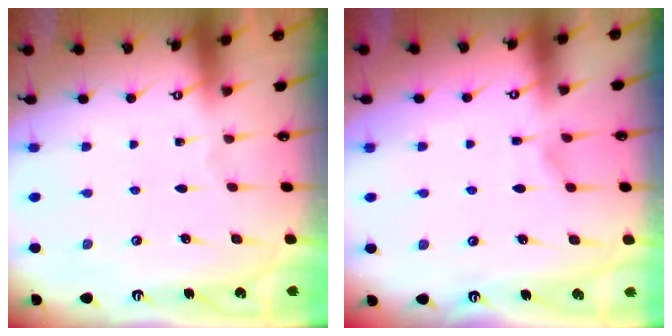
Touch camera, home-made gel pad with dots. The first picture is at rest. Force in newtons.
{"total": 4.0, "press": 3.9, "slide": 0.4}